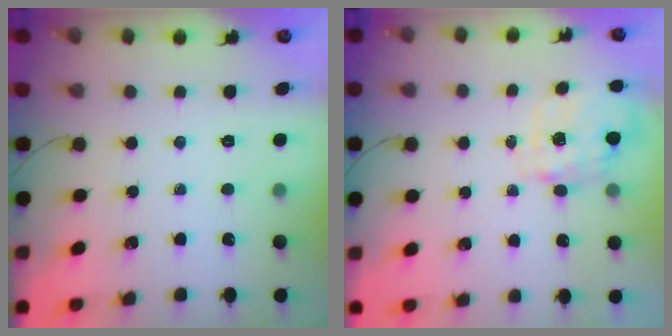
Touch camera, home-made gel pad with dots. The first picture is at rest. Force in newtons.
{"total": 3.8, "press": 3.8, "slide": 0.8}